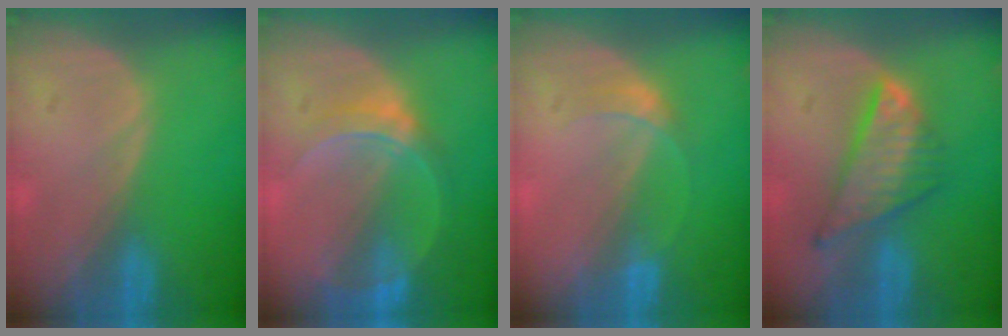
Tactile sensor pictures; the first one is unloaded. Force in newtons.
{"total": 6.3, "press": 5.6, "slide": 3.0}
{"total": 2.5, "press": 2.5, "slide": 0.1}
{"total": 8.3, "press": 7.1, "slide": 4.3}